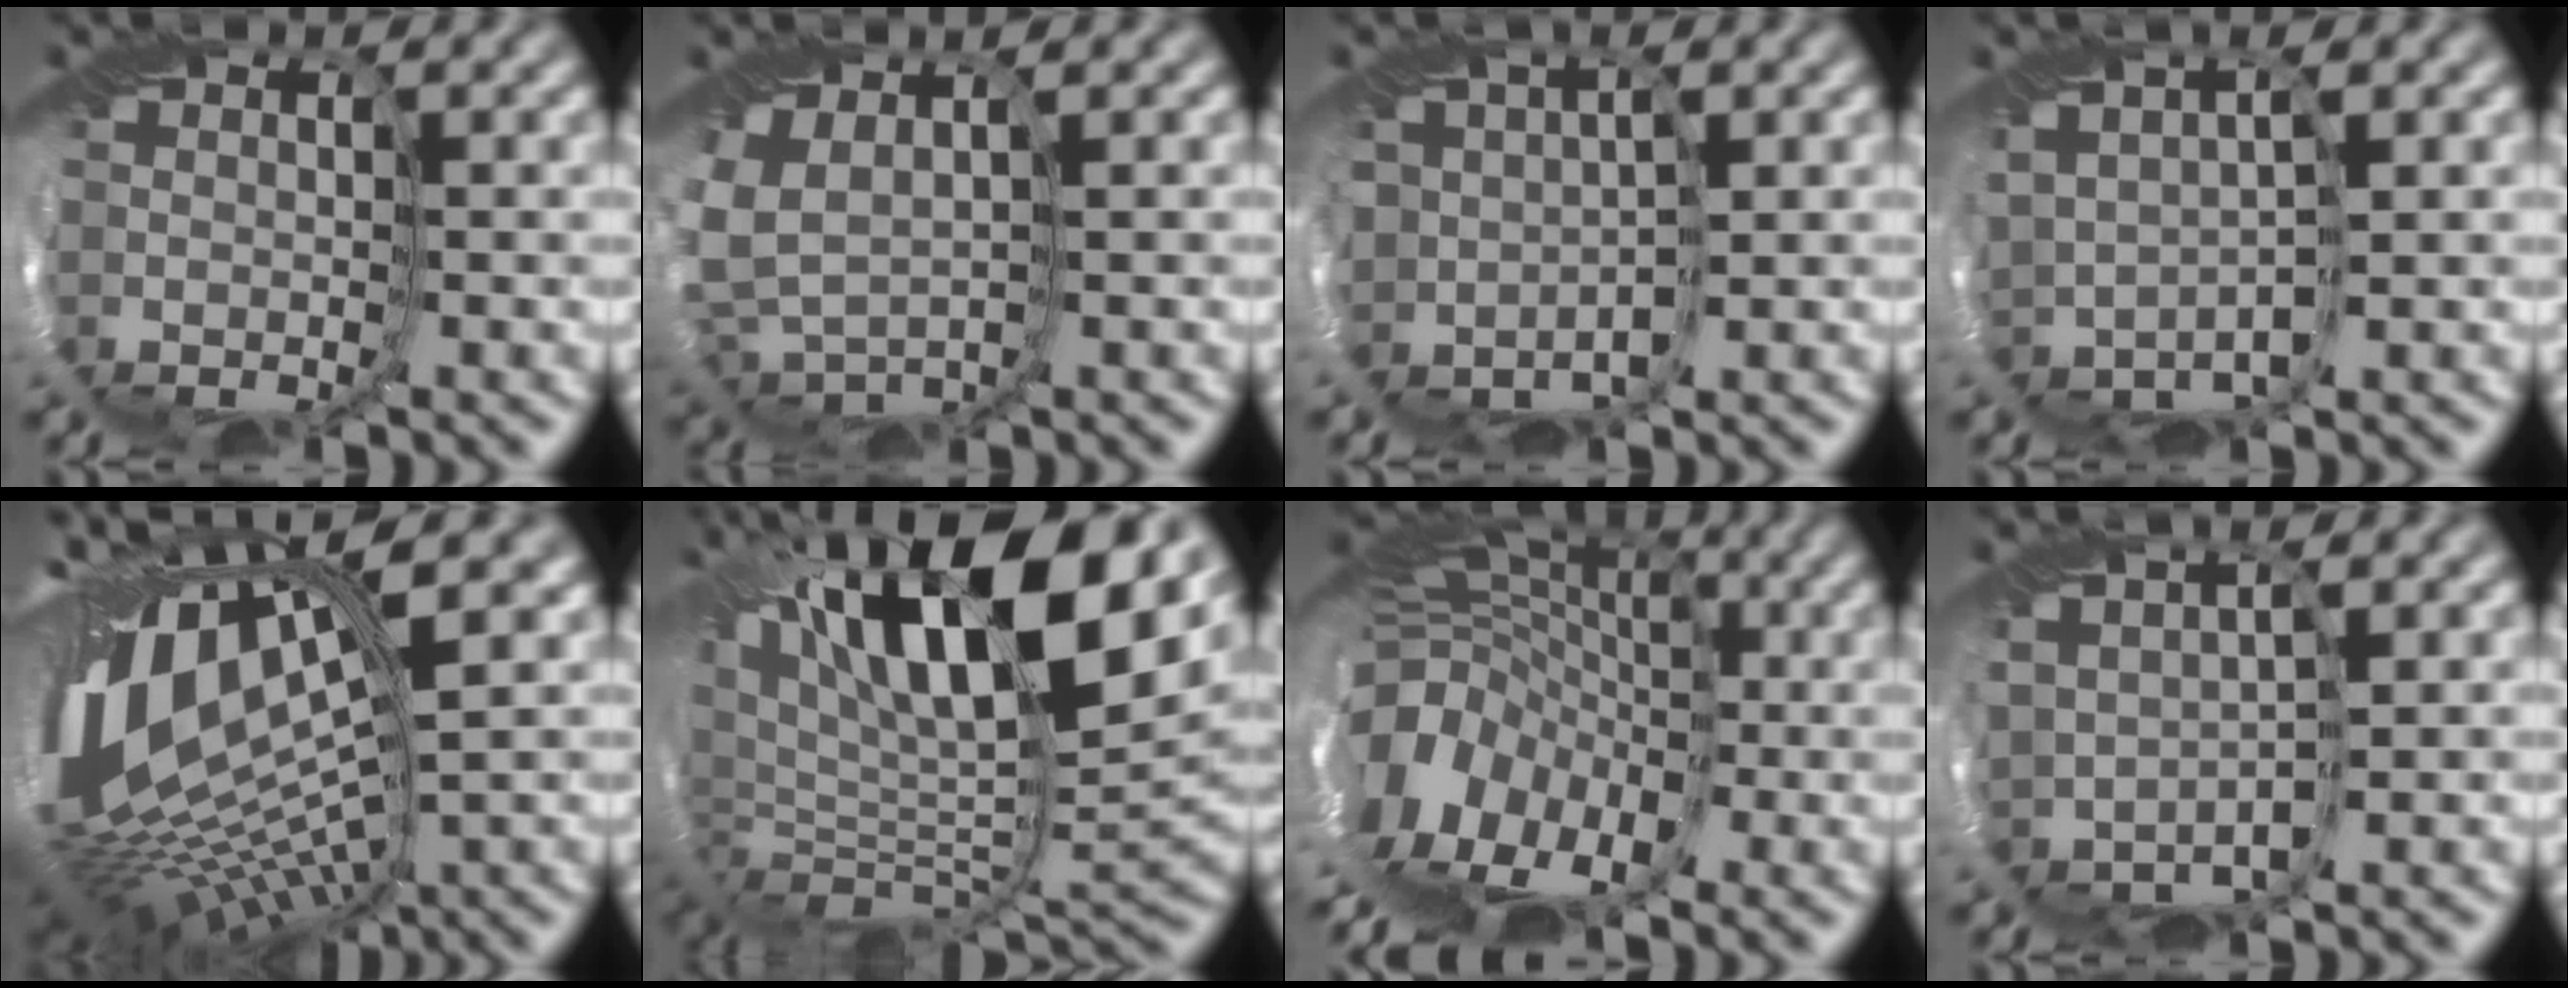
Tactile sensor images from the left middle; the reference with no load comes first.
{"total": 2.3, "force": [1.4, 1.0, 1.5], "torque": [-0.065, 0.005, 0.030]}
{"total": 2.5, "force": [-0.1, 2.4, 0.4], "torque": [-0.040, 0.009, -0.002]}
{"total": 0.9, "force": [0.9, 0.0, 0.0], "torque": [-0.036, 0.014, 0.026]}
{"total": 15.9, "force": [2.4, 6.0, 14.5], "torque": [-0.272, 0.017, 0.049]}
{"total": 15.3, "force": [5.2, 6.6, 12.8], "torque": [-0.235, 0.023, 0.100]}
{"total": 14.0, "force": [-3.1, 10.0, 9.3], "torque": [-0.180, 0.035, -0.065]}
{"total": 1.1, "force": [1.0, 0.3, -0.2], "torque": [-0.024, 0.014, 0.027]}